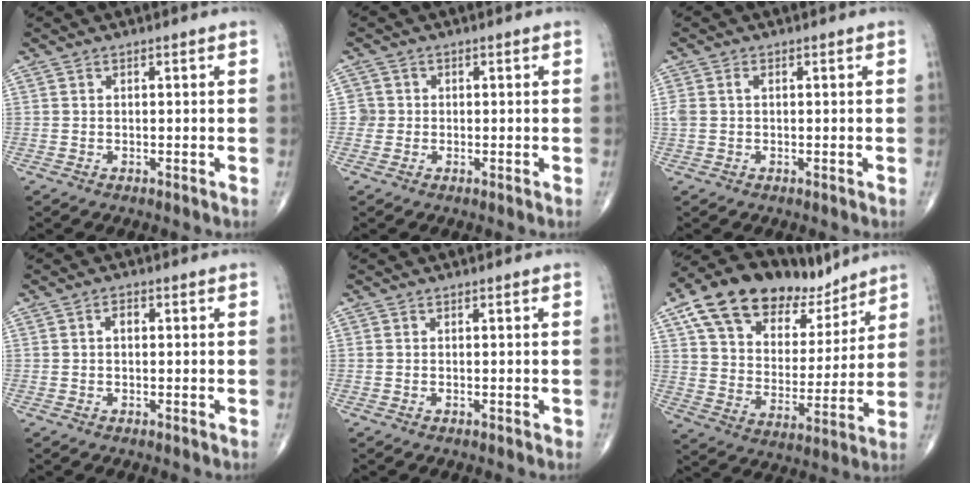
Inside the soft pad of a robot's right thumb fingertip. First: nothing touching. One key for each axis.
{"total": 2.1, "fx": -0.2, "fy": 2.1, "fz": -0.1, "tx": 0.019, "ty": 0.009, "tz": -0.007}
{"total": 2.2, "fx": 0.3, "fy": 1.5, "fz": 1.6, "tx": -0.050, "ty": 0.013, "tz": 0.009}
{"total": 1.7, "fx": 0.2, "fy": 1.0, "fz": 1.4, "tx": -0.021, "ty": 0.005, "tz": 0.002}
{"total": 0.0}
{"total": 21.2, "fx": 14.0, "fy": 11.5, "fz": 11.0, "tx": -0.149, "ty": -0.028, "tz": 0.242}